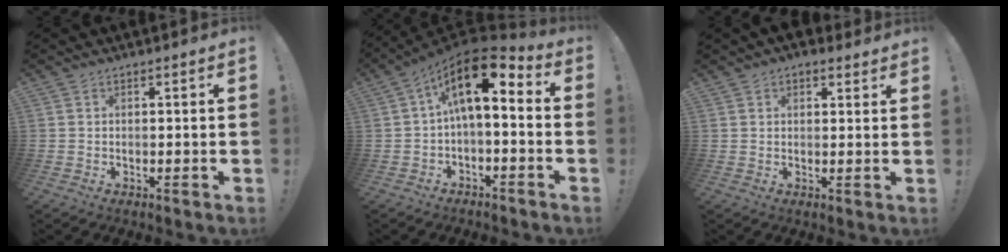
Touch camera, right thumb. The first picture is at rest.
{"total": 12.4, "force": [3.6, 4.6, 10.9], "torque": [-0.188, -0.021, 0.058]}
{"total": 2.8, "force": [1.9, 2.0, 0.5], "torque": [0.001, -0.004, 0.034]}